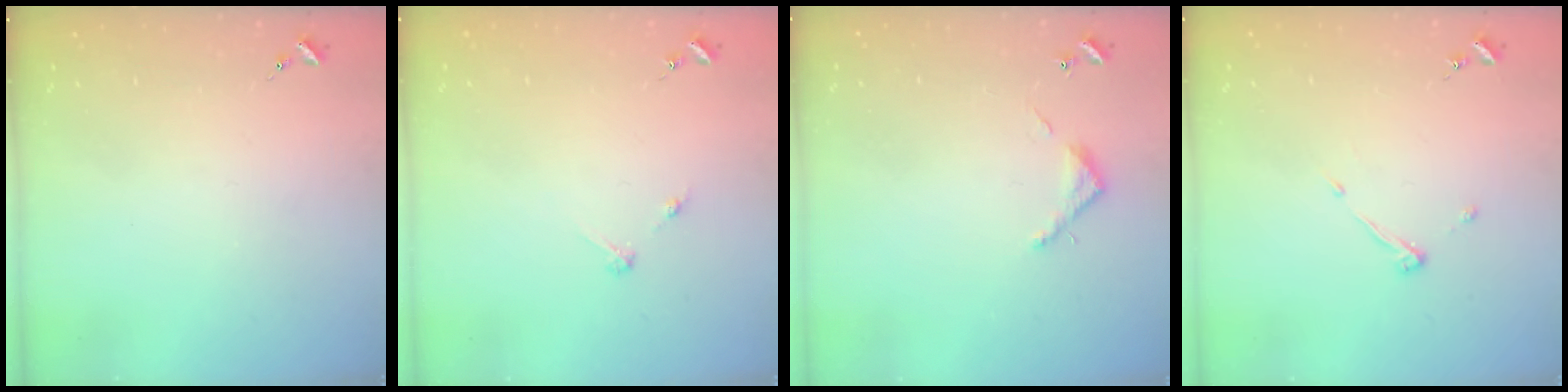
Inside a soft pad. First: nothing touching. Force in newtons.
{"total": 2.7, "press": 2.7, "slide": 0.3}
{"total": 3.6, "press": 3.6, "slide": 0.2}
{"total": 3.9, "press": 3.9, "slide": 0.6}